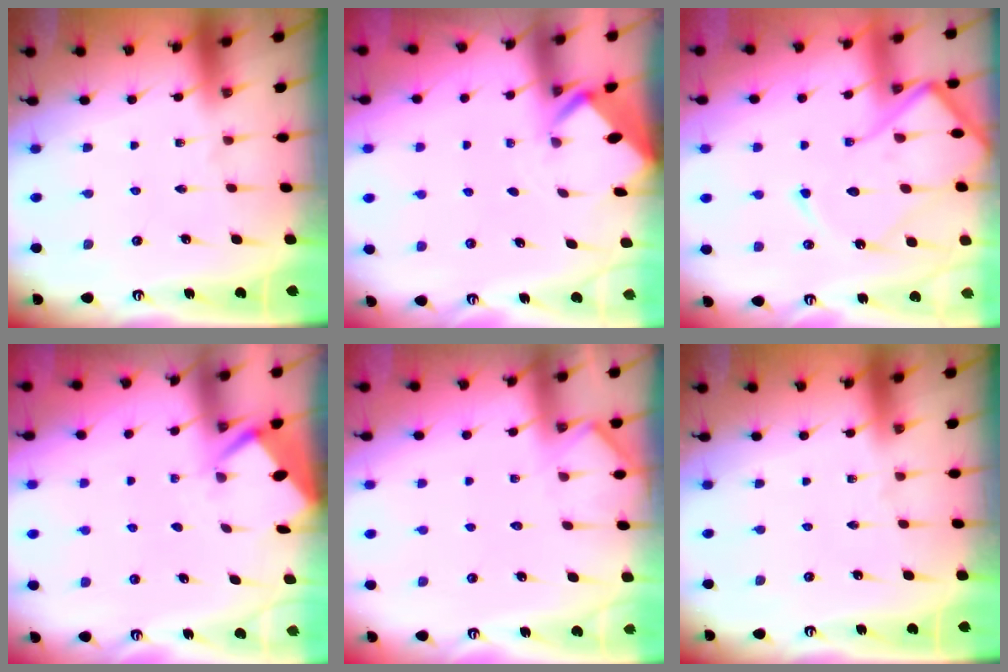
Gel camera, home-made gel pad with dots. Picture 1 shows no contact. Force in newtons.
{"total": 2.0, "press": 2.0, "slide": 0.2}
{"total": 15.7, "press": 15.6, "slide": 1.4}
{"total": 2.7, "press": 2.7, "slide": 0.4}
{"total": 5.4, "press": 5.4, "slide": 0.5}
{"total": 0.0}